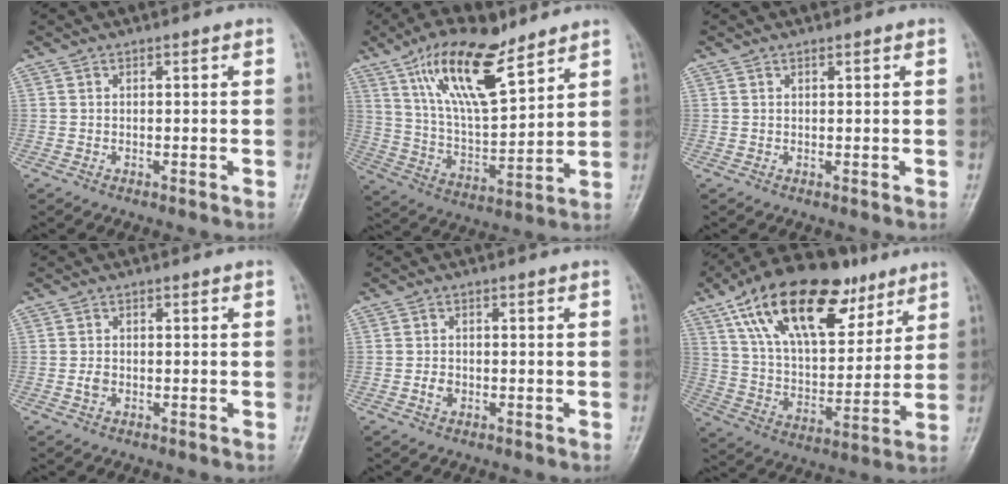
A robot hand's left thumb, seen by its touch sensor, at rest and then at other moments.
{"total": 17.4, "force": [10.7, 6.4, 12.2], "torque": [-0.190, -0.049, 0.202]}
{"total": 0.5, "force": [0.4, 0.2, 0.3], "torque": [-0.007, -0.003, 0.006]}
{"total": 1.6, "force": [-0.4, 1.2, 1.0], "torque": [-0.016, 0.002, -0.010]}
{"total": 2.0, "force": [-0.6, 1.5, 1.1], "torque": [-0.016, 0.006, -0.014]}
{"total": 25.6, "force": [14.0, 12.8, 17.2], "torque": [-0.264, -0.020, 0.241]}